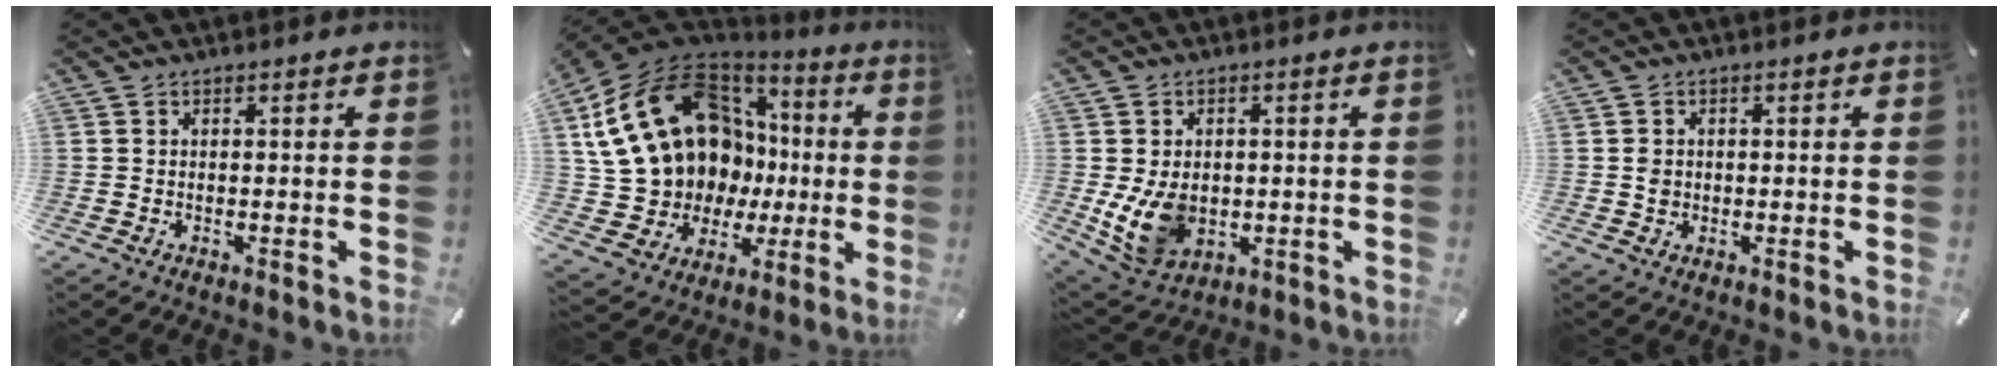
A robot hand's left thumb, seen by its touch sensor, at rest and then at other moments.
{"total": 22.1, "force": [7.2, 17.2, 12.0], "torque": [-0.261, -0.053, 0.162]}
{"total": 10.1, "force": [-0.9, 7.9, 6.3], "torque": [-0.123, 0.001, -0.014]}
{"total": 1.9, "force": [0.0, 1.7, 0.7], "torque": [-0.007, 0.003, -0.005]}